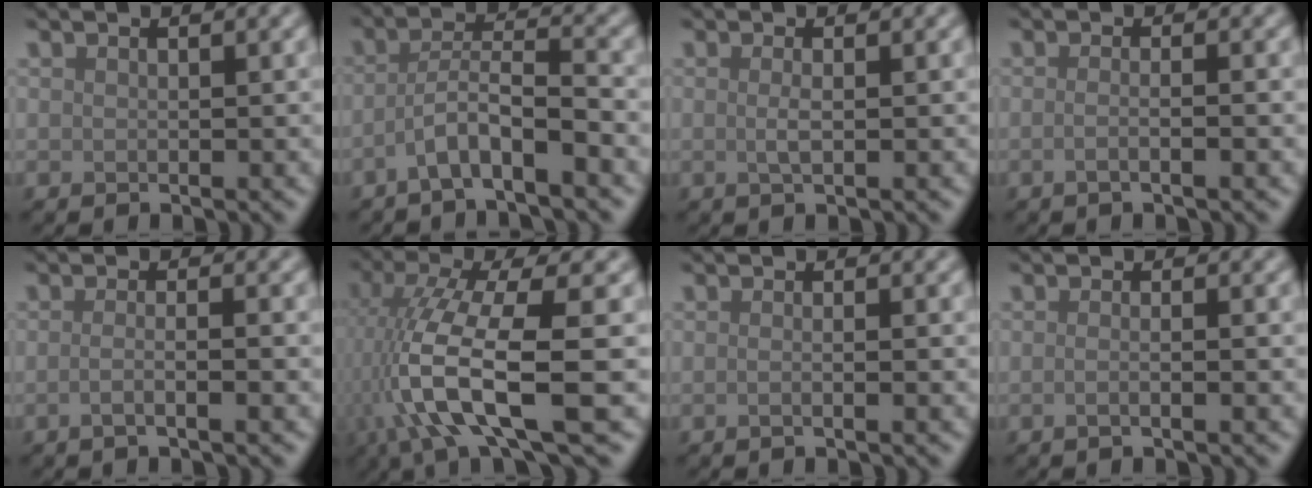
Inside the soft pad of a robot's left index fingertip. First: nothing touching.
{"total": 4.0, "force": [-2.1, 0.7, 3.4], "torque": [-0.062, 0.011, -0.049]}
{"total": 1.3, "force": [0.0, 0.3, 1.2], "torque": [-0.023, 0.000, -0.002]}
{"total": 2.3, "force": [-0.3, 0.9, 2.0], "torque": [-0.008, -0.006, -0.022]}
{"total": 2.3, "force": [-0.6, 0.8, 2.1], "torque": [-0.022, -0.001, -0.018]}
{"total": 10.2, "force": [-2.0, 2.6, 9.7], "torque": [-0.186, 0.002, -0.040]}
{"total": 2.0, "force": [0.1, 1.0, 1.7], "torque": [0.005, -0.006, -0.018]}
{"total": 2.2, "force": [-0.1, 1.1, 1.9], "torque": [0.001, -0.006, -0.020]}